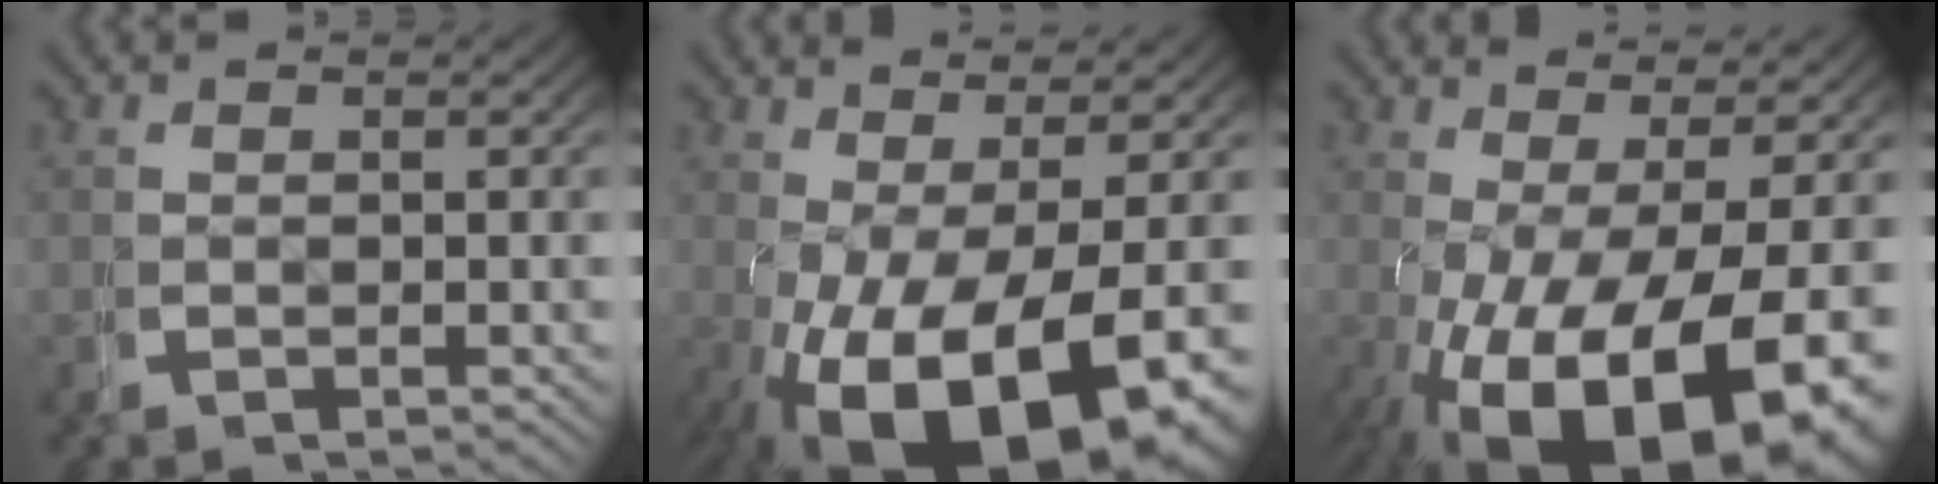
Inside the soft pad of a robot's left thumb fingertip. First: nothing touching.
{"total": 13.8, "force": [-4.0, 7.9, 10.6], "torque": [-0.194, -0.058, -0.025]}
{"total": 15.3, "force": [-4.7, 8.7, 11.7], "torque": [-0.205, -0.066, -0.031]}